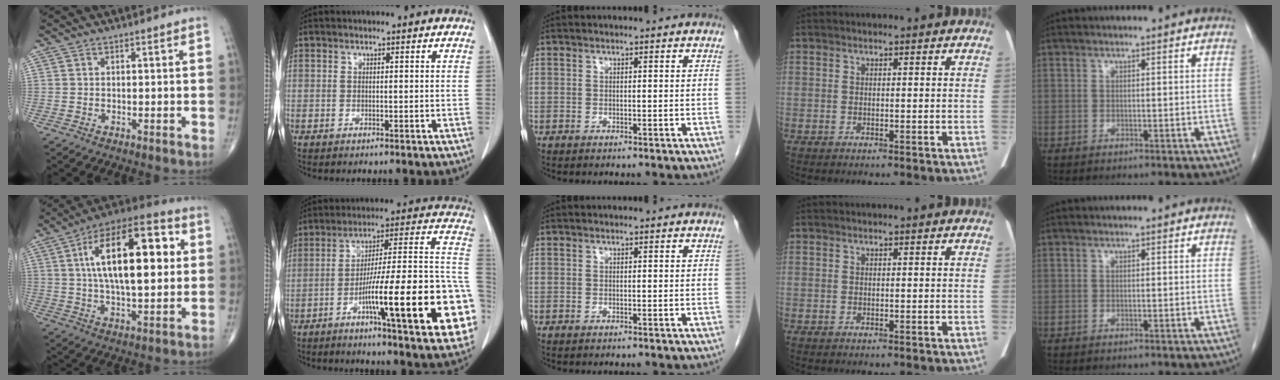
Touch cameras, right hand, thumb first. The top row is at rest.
{"thumb": {"total": 22.2, "force": [4.6, 9.3, 19.7], "torque": [-0.306, 0.011, 0.066]}, "index": {"total": 24.6, "force": [-8.3, 2.0, 23.1], "torque": [-0.249, 0.009, -0.118]}}